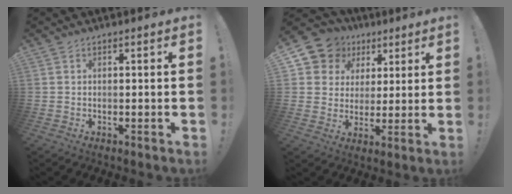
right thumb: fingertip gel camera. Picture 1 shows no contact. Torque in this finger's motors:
{"motor_torque": [0.19, 1.46, -0.07, 0.20, 0.02]}